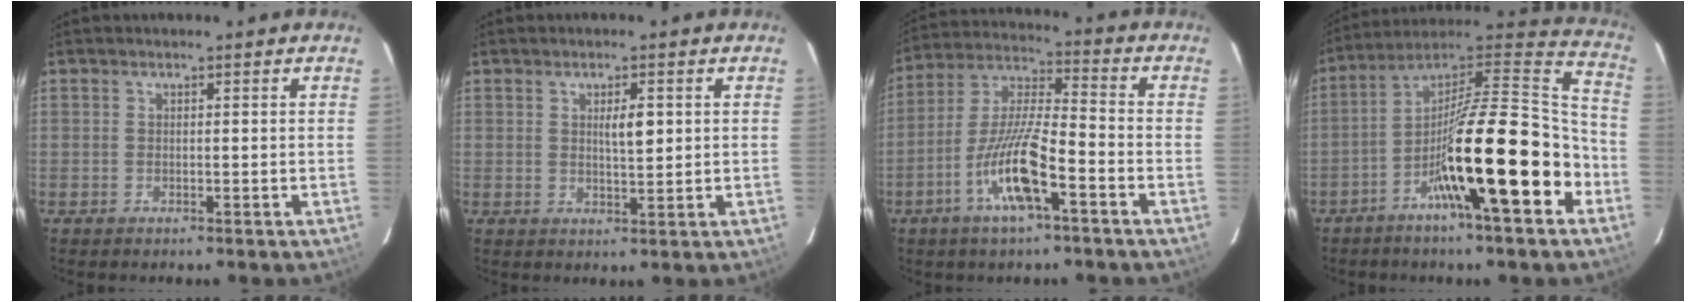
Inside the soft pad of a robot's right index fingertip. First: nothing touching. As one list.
[{"total": 3.2, "force": [0.8, 0.8, 3.0], "torque": [-0.048, -0.001, 0.014]}, {"total": 12.5, "force": [-5.6, 1.9, 11.0], "torque": [-0.221, 0.000, -0.106]}, {"total": 21.1, "force": [-7.9, 1.9, 19.4], "torque": [-0.300, 0.009, -0.132]}]